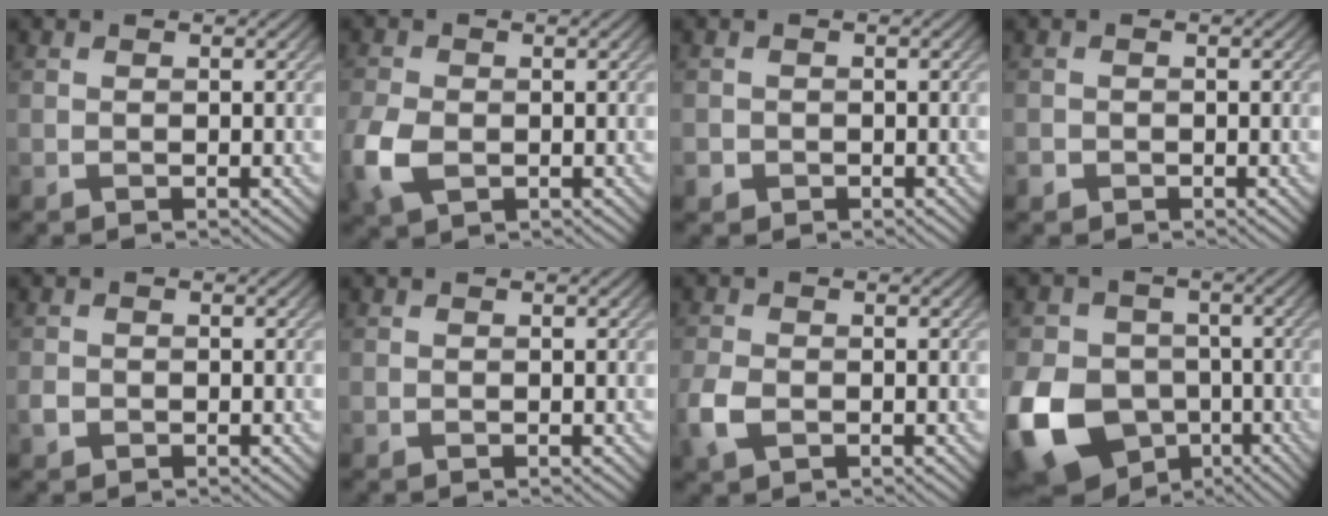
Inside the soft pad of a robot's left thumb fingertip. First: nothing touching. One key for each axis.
{"total": 5.7, "fx": -1.6, "fy": 3.9, "fz": 3.9, "tx": -0.109, "ty": -0.011, "tz": -0.038}
{"total": 1.4, "fx": -0.7, "fy": 1.2, "fz": 0.2, "tx": 0.000, "ty": -0.007, "tz": -0.015}
{"total": 1.1, "fx": -0.7, "fy": 0.8, "fz": 0.1, "tx": -0.001, "ty": -0.005, "tz": -0.015}
{"total": 1.1, "fx": -0.6, "fy": 0.8, "fz": 0.4, "tx": -0.009, "ty": -0.003, "tz": -0.014}
{"total": 0.0}
{"total": 3.5, "fx": -1.3, "fy": 2.2, "fz": 2.4, "tx": -0.065, "ty": -0.008, "tz": -0.032}
{"total": 15.1, "fx": -5.6, "fy": 11.8, "fz": 7.5, "tx": -0.212, "ty": -0.045, "tz": -0.109}